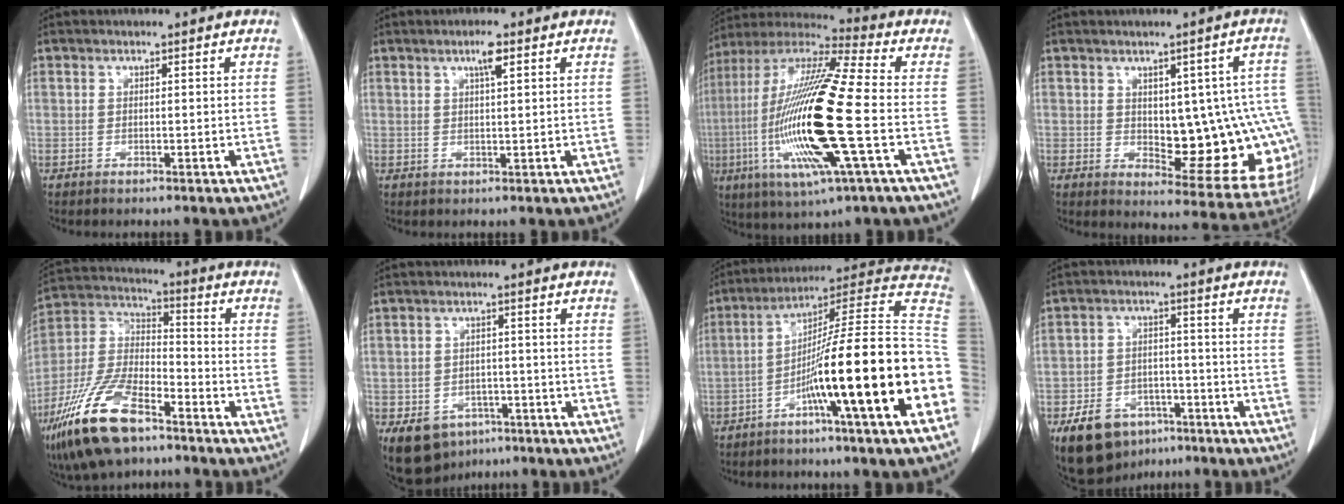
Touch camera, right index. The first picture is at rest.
{"total": 2.6, "force": [1.4, 0.1, 2.2], "torque": [-0.042, 0.000, 0.023]}
{"total": 22.1, "force": [-4.0, 1.7, 21.7], "torque": [-0.469, -0.021, -0.081]}
{"total": 14.6, "force": [-0.1, 5.9, 13.4], "torque": [-0.125, 0.014, 0.019]}
{"total": 16.7, "force": [-10.4, 6.4, 11.3], "torque": [-0.255, -0.012, -0.197]}
{"total": 9.1, "force": [-5.3, 6.7, 3.1], "torque": [-0.054, 0.008, -0.070]}
{"total": 23.0, "force": [-6.9, -1.1, 21.9], "torque": [-0.266, 0.009, -0.123]}
{"total": 10.3, "force": [-6.6, 6.5, 4.5], "torque": [-0.078, 0.009, -0.099]}